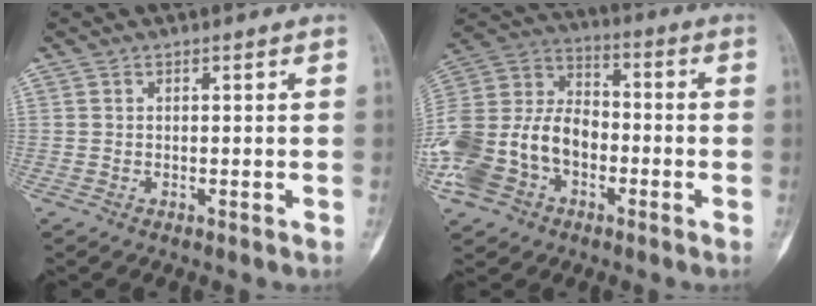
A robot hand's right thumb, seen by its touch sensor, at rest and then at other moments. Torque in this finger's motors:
{"motor_torque": [2.25, 2.16, 1.38, -1.39, 0.12]}